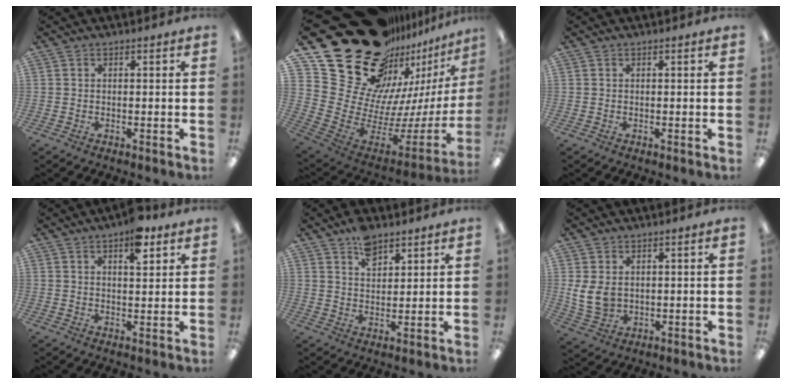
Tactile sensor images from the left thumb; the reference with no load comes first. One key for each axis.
{"total": 32.8, "fx": 19.9, "fy": 18.8, "fz": 18.1, "tx": -0.252, "ty": -0.190, "tz": 0.436}
{"total": 0.0}
{"total": 7.6, "fx": 4.6, "fy": 3.2, "fz": 5.2, "tx": -0.064, "ty": -0.021, "tz": 0.072}
{"total": 6.6, "fx": 4.8, "fy": 3.4, "fz": 3.1, "tx": -0.043, "ty": -0.024, "tz": 0.083}
{"total": 7.0, "fx": 1.8, "fy": 5.3, "fz": 4.2, "tx": -0.111, "ty": -0.004, "tz": 0.035}